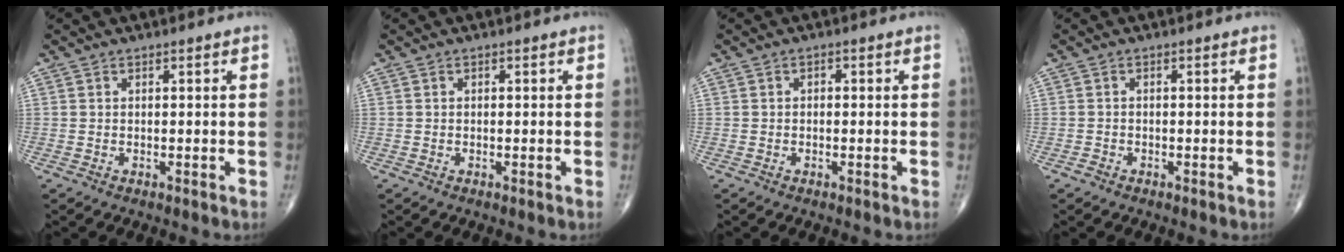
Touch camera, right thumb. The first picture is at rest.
{"total": 0.0}
{"total": 0.8, "force": [-0.1, 0.6, 0.5], "torque": [-0.003, 0.003, -0.006]}
{"total": 0.6, "force": [-0.4, 0.4, 0.2], "torque": [-0.004, 0.004, -0.007]}